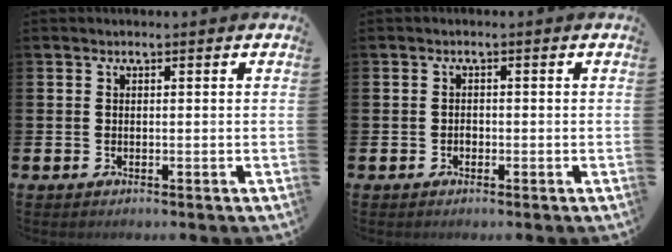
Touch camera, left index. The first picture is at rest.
{"total": 0.8, "force": [-0.4, 0.7, 0.2], "torque": [-0.003, 0.002, -0.009]}